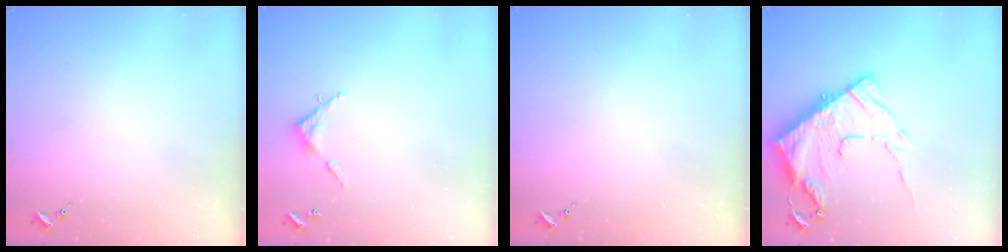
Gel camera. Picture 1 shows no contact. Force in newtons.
{"total": 4.5, "press": 4.5, "slide": 0.4}
{"total": 0.0}
{"total": 20.8, "press": 20.7, "slide": 2.0}